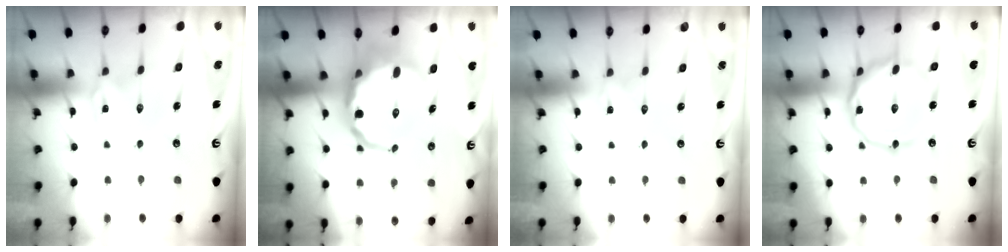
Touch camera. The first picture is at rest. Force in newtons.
{"total": 9.9, "press": 9.6, "slide": 2.4}
{"total": 2.2, "press": 2.2, "slide": 0.3}
{"total": 12.0, "press": 12.0, "slide": 0.7}